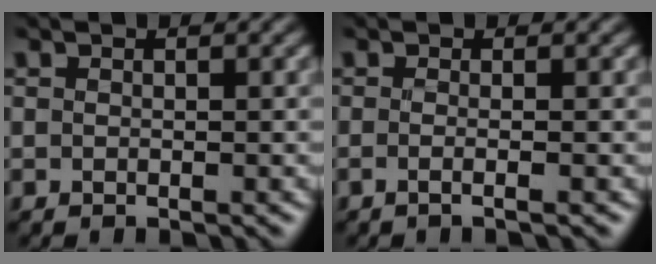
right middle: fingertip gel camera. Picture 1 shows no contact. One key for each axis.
{"total": 1.5, "fx": -0.3, "fy": 0.6, "fz": 1.3, "tx": -0.007, "ty": -0.006, "tz": -0.017}